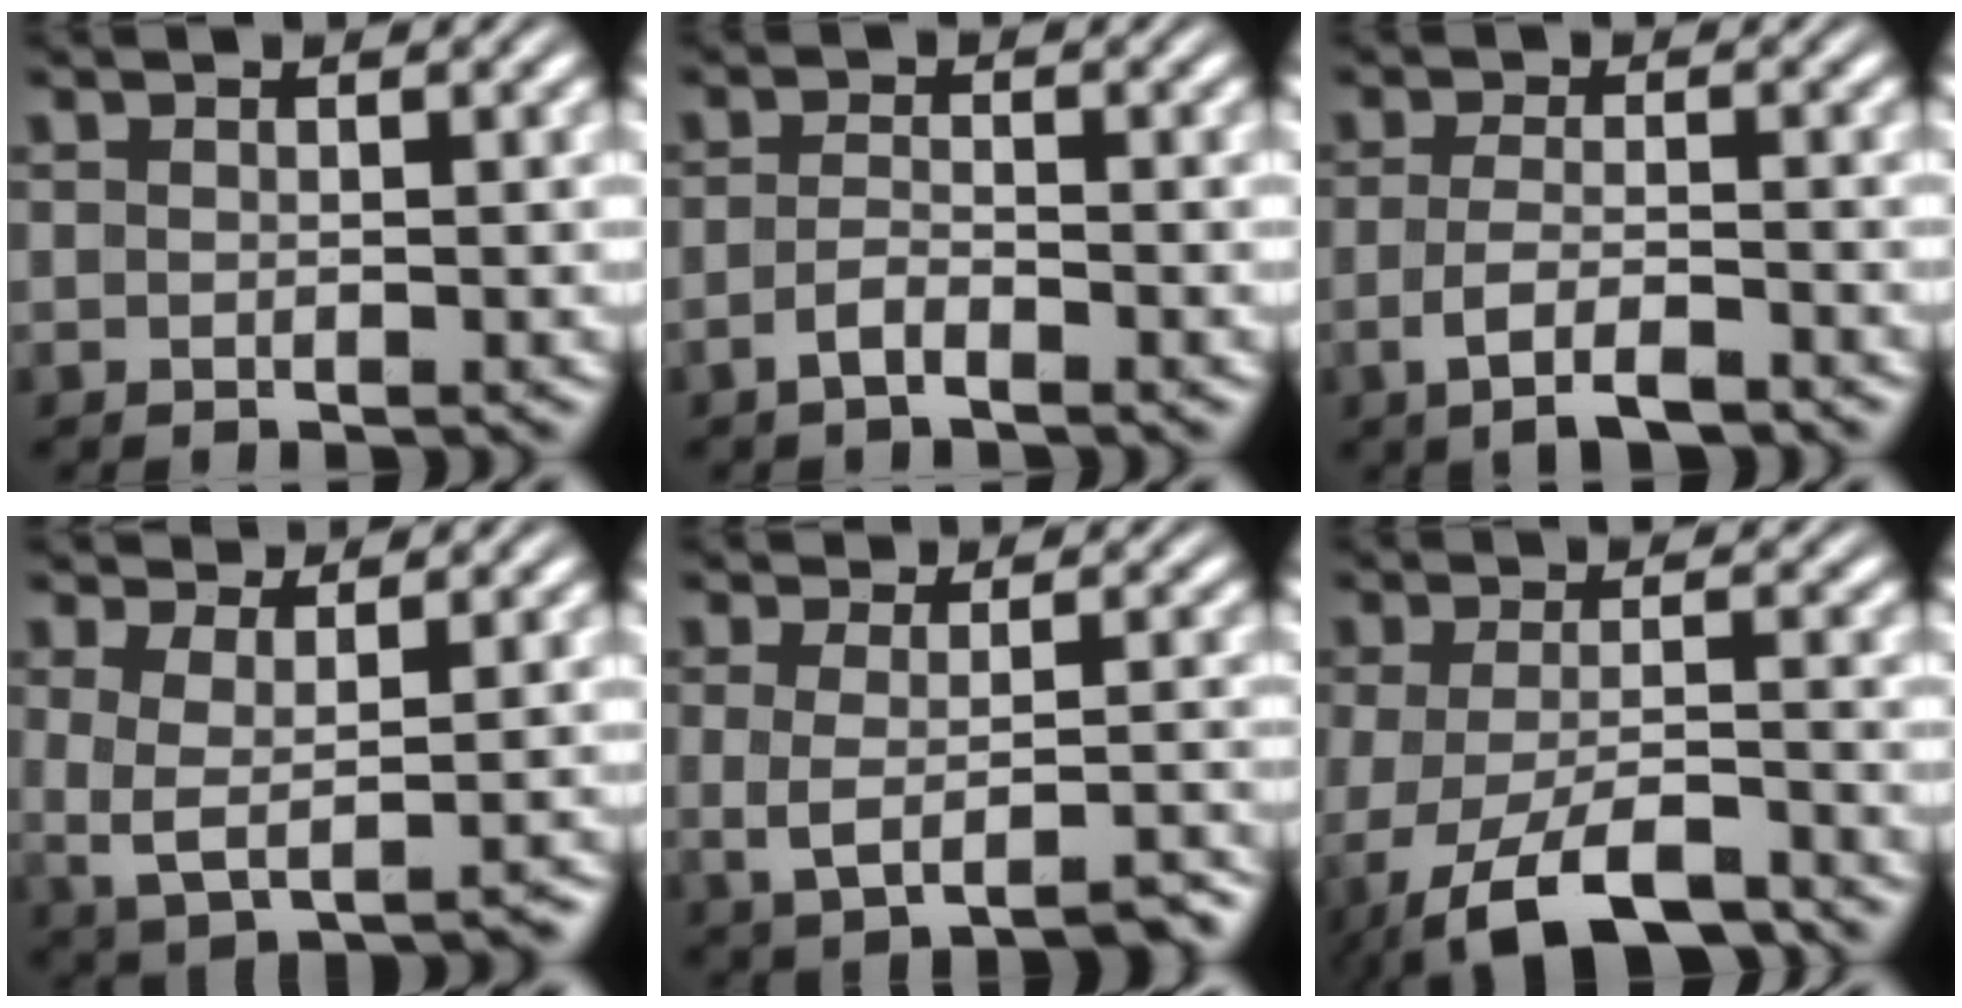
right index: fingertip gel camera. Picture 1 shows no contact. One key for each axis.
{"total": 1.9, "fx": -1.5, "fy": 0.6, "fz": 0.9, "tx": -0.024, "ty": 0.000, "tz": -0.029}
{"total": 3.3, "fx": -2.4, "fy": 1.0, "fz": 2.1, "tx": -0.041, "ty": -0.003, "tz": -0.040}
{"total": 3.8, "fx": 1.1, "fy": 2.4, "fz": 2.8, "tx": -0.064, "ty": -0.008, "tz": 0.026}
{"total": 3.1, "fx": -1.5, "fy": 1.0, "fz": 2.5, "tx": -0.046, "ty": -0.007, "tz": -0.020}
{"total": 7.9, "fx": -5.3, "fy": 3.4, "fz": 4.8, "tx": -0.106, "ty": -0.035, "tz": -0.067}